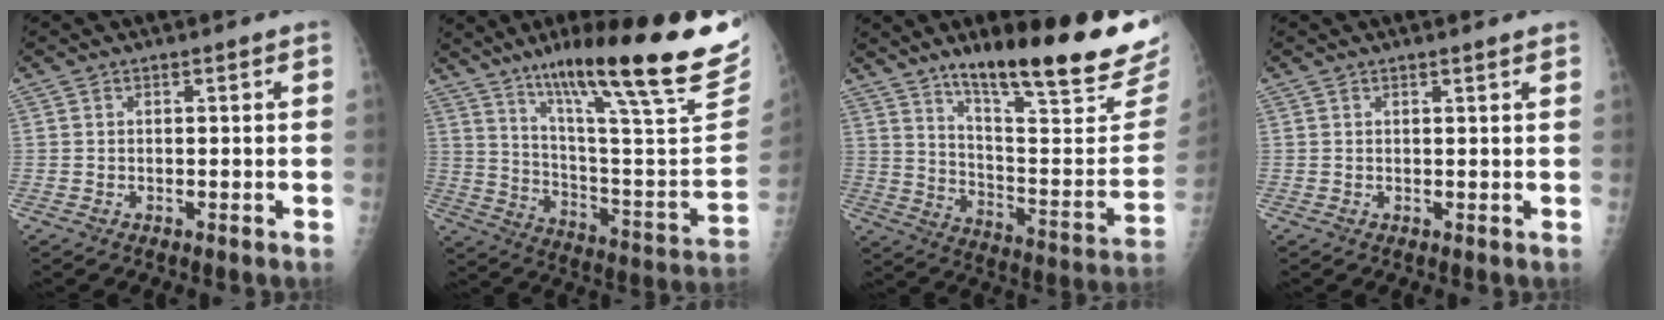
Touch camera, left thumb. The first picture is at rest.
{"total": 30.8, "force": [21.2, 4.1, 21.9], "torque": [-0.311, -0.094, 0.320]}
{"total": 26.1, "force": [18.6, 4.3, 17.8], "torque": [-0.238, -0.102, 0.285]}
{"total": 1.3, "force": [1.1, -0.1, 0.7], "torque": [-0.006, 0.000, 0.016]}